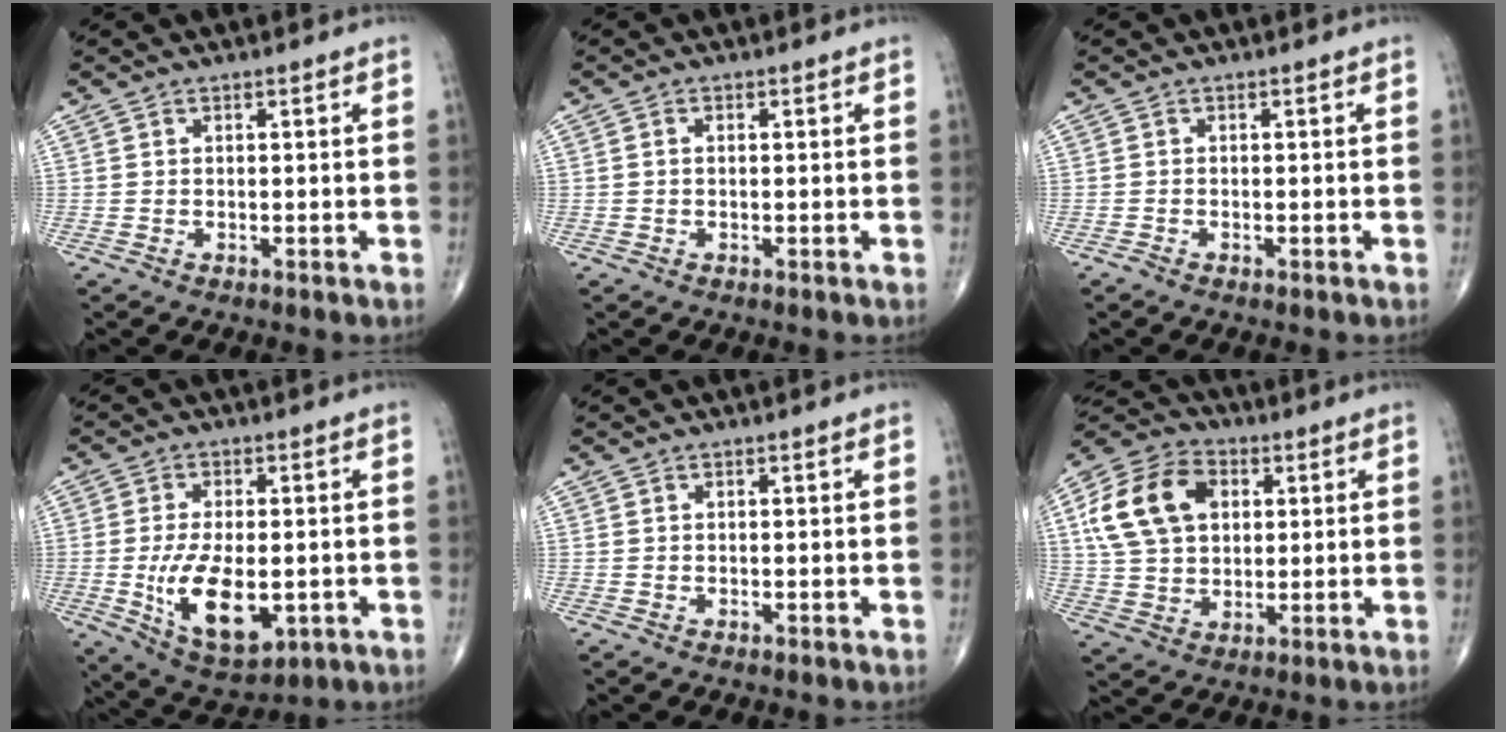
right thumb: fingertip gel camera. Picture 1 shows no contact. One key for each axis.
{"total": 0.7, "fx": 0.0, "fy": 0.5, "fz": 0.6, "tx": -0.013, "ty": 0.003, "tz": 0.000}
{"total": 0.5, "fx": -0.5, "fy": 0.2, "fz": 0.2, "tx": -0.011, "ty": -0.001, "tz": -0.011}
{"total": 13.2, "fx": -2.4, "fy": 6.6, "fz": 11.2, "tx": -0.189, "ty": -0.014, "tz": -0.024}
{"total": 0.0}
{"total": 16.2, "fx": 4.1, "fy": 11.5, "fz": 10.7, "tx": -0.187, "ty": 0.012, "tz": 0.070}